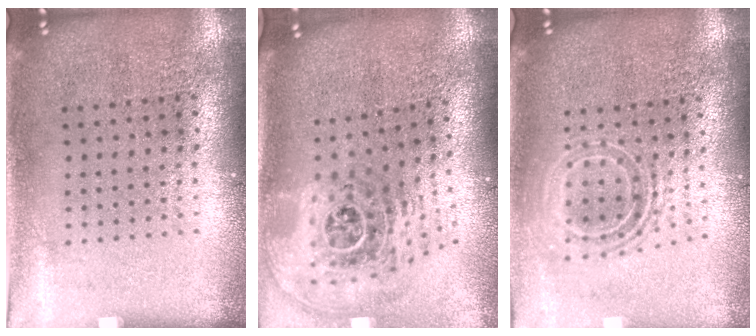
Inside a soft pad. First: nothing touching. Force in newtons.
{"total": 2.7, "press": 1.9, "slide": 1.9}
{"total": 1.6, "press": 1.2, "slide": 1.0}